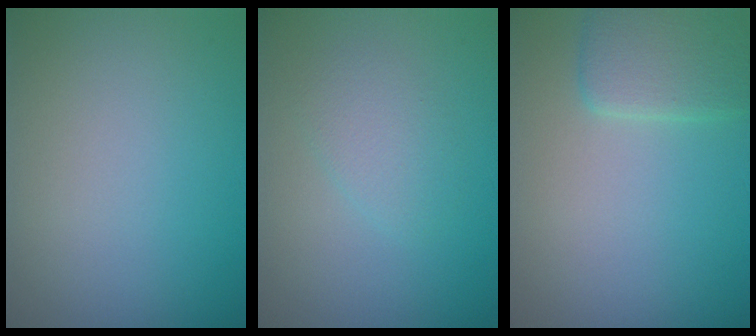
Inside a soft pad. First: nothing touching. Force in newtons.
{"total": 1.8, "press": 1.8, "slide": 0.1}
{"total": 2.9, "press": 2.9, "slide": 0.1}